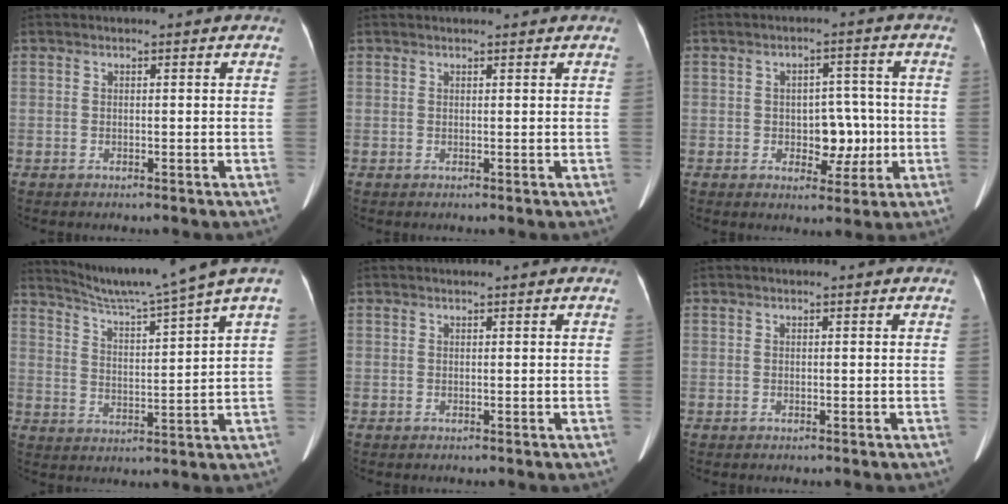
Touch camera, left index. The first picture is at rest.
{"total": 3.3, "force": [3.1, 0.3, 1.0], "torque": [-0.010, 0.025, 0.038]}
{"total": 5.7, "force": [-1.0, 3.6, 4.3], "torque": [-0.056, 0.013, -0.007]}
{"total": 10.9, "force": [9.2, -2.8, 5.1], "torque": [-0.091, -0.019, 0.151]}
{"total": 0.7, "force": [0.7, -0.1, 0.3], "torque": [-0.004, 0.012, 0.013]}
{"total": 0.0}